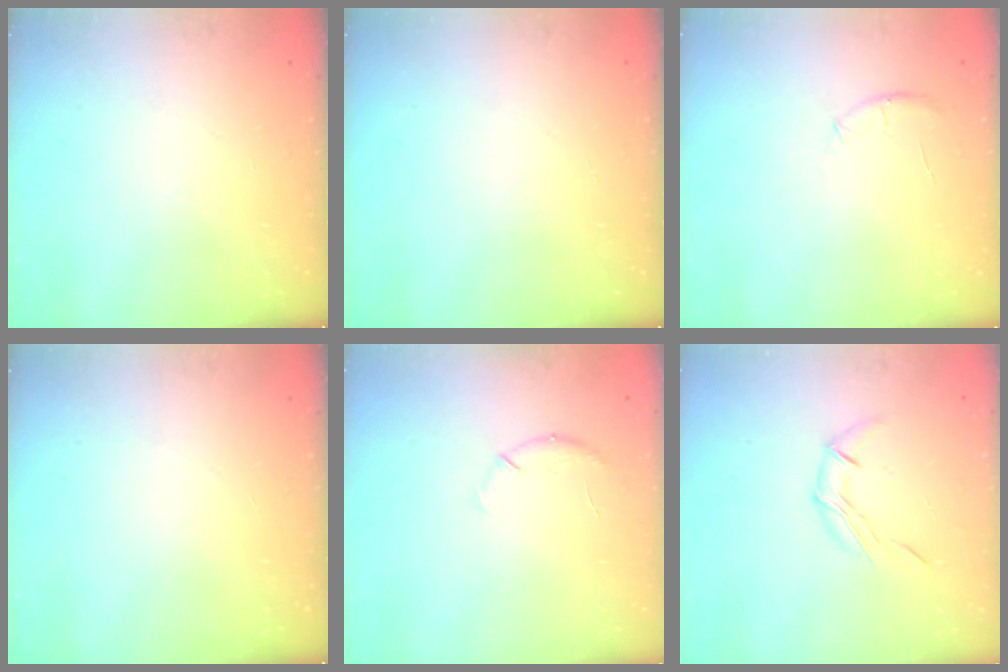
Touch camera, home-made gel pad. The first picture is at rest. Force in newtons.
{"total": 0.0}
{"total": 5.5, "press": 5.2, "slide": 1.5}
{"total": 0.0}
{"total": 6.2, "press": 6.0, "slide": 1.6}
{"total": 6.5, "press": 6.4, "slide": 0.5}